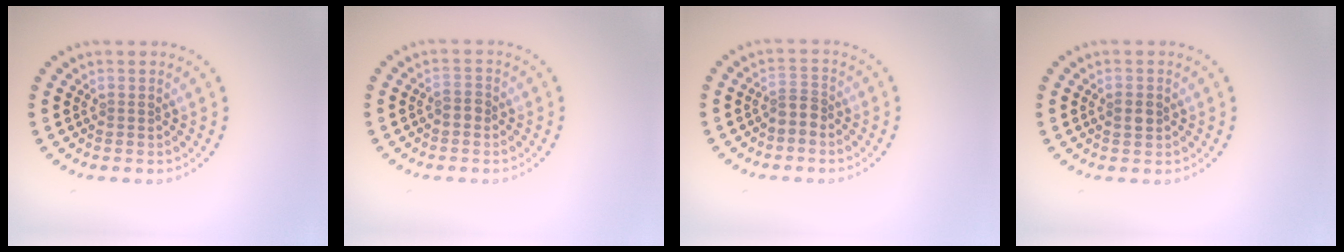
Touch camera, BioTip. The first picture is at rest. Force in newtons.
{"total": 1.1, "press": 1.0, "slide": 0.5}
{"total": 1.8, "press": 1.3, "slide": 1.2}
{"total": 1.7, "press": 1.7, "slide": 0.1}